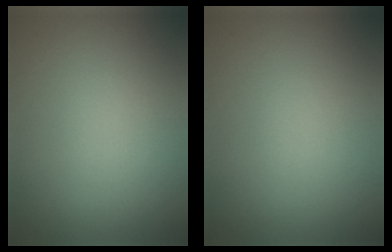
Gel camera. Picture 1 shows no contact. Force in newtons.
{"total": 0.0}